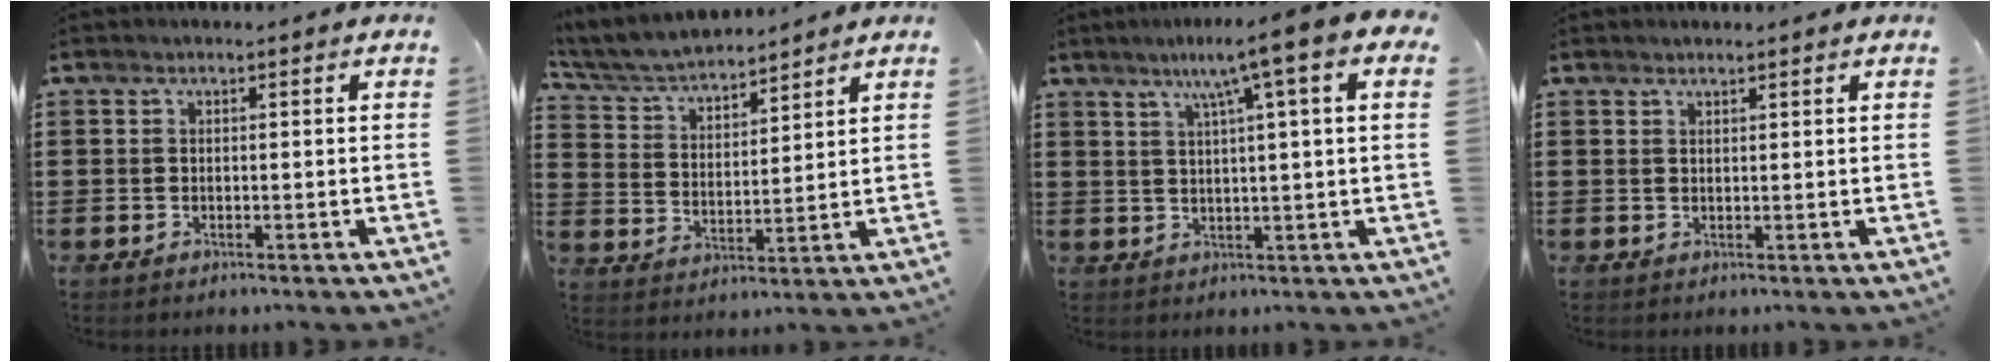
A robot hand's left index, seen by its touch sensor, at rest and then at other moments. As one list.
[{"total": 5.8, "force": [5.6, 0.9, 1.4], "torque": [-0.054, -0.029, 0.095]}, {"total": 7.7, "force": [3.5, -0.5, 6.8], "torque": [-0.134, -0.010, 0.048]}, {"total": 0.9, "force": [0.8, 0.1, 0.2], "torque": [-0.005, -0.001, 0.017]}]